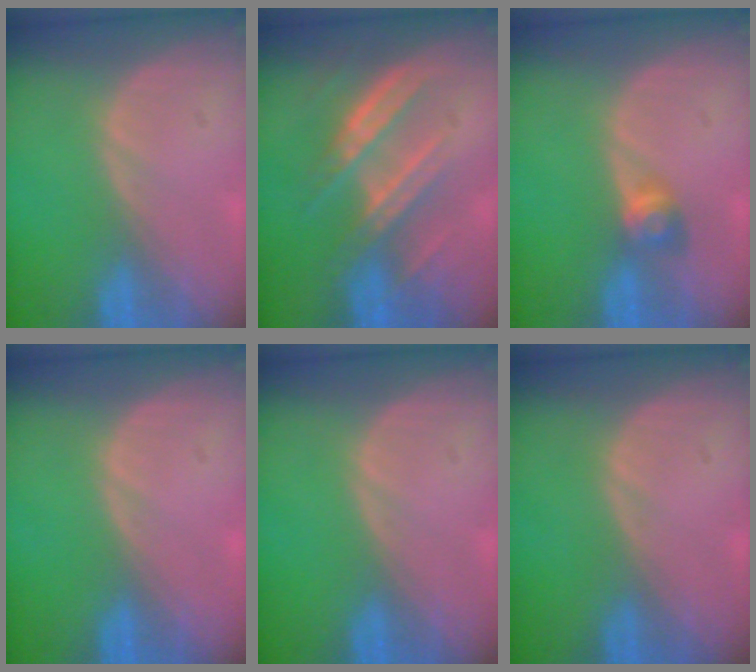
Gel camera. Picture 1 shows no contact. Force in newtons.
{"total": 7.0, "press": 6.9, "slide": 1.1}
{"total": 2.9, "press": 2.5, "slide": 1.4}
{"total": 0.0}
{"total": 0.0}
{"total": 0.0}